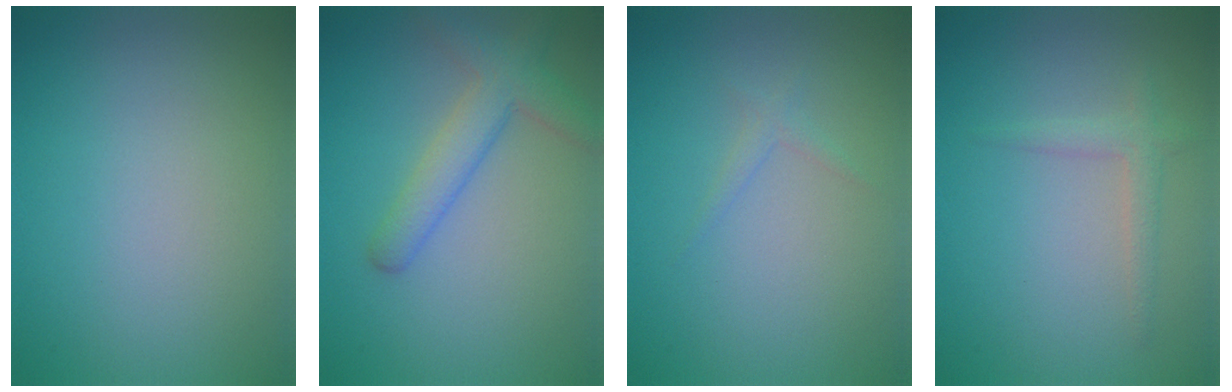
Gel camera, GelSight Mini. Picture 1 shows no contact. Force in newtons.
{"total": 3.7, "press": 3.7, "slide": 0.1}
{"total": 0.8, "press": 0.8, "slide": 0.0}
{"total": 1.6, "press": 1.6, "slide": 0.1}